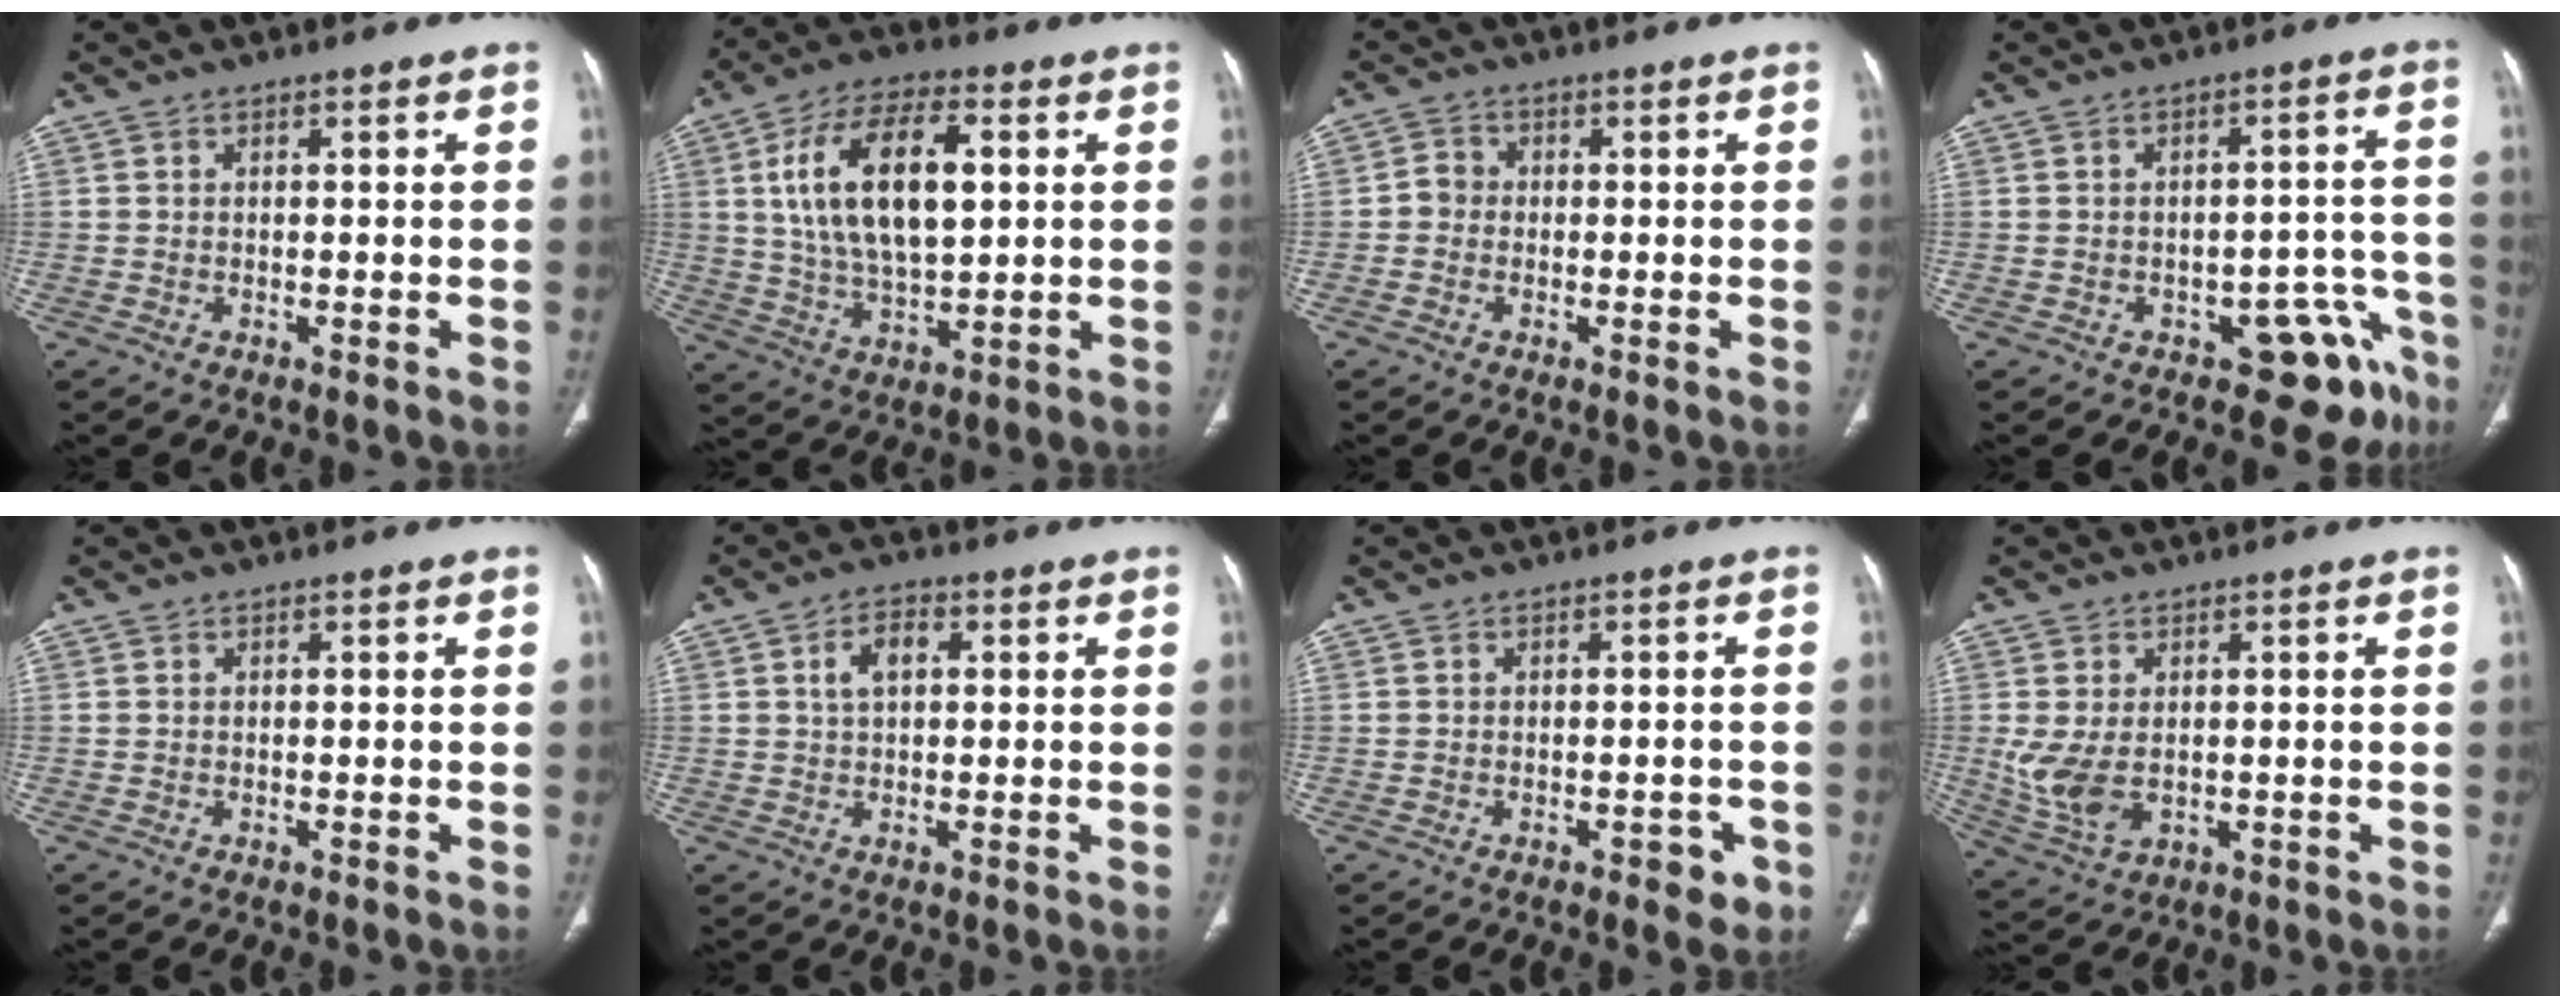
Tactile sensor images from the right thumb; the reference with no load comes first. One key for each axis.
{"total": 17.9, "fx": 3.8, "fy": 8.9, "fz": 15.1, "tx": -0.263, "ty": 0.002, "tz": 0.070}
{"total": 2.7, "fx": -0.5, "fy": 2.4, "fz": 1.1, "tx": -0.006, "ty": 0.009, "tz": -0.017}
{"total": 9.4, "fx": -5.9, "fy": 5.0, "fz": 5.4, "tx": -0.016, "ty": 0.055, "tz": -0.074}
{"total": 0.0}
{"total": 4.8, "fx": 1.2, "fy": 2.8, "fz": 3.7, "tx": -0.067, "ty": 0.008, "tz": 0.019}
{"total": 3.3, "fx": -1.6, "fy": 1.7, "fz": 2.3, "tx": -0.014, "ty": 0.007, "tz": -0.017}
{"total": 7.5, "fx": 0.0, "fy": 4.9, "fz": 5.7, "tx": -0.117, "ty": -0.011, "tz": 0.014}